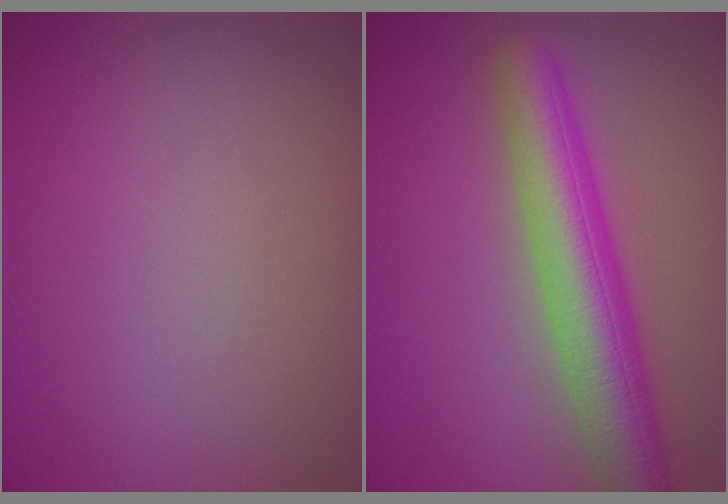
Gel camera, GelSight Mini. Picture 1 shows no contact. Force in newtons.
{"total": 7.1, "press": 7.1, "slide": 0.2}